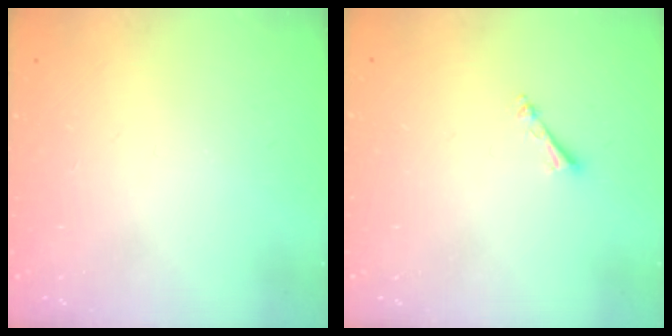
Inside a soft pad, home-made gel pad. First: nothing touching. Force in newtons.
{"total": 2.5, "press": 2.5, "slide": 0.3}